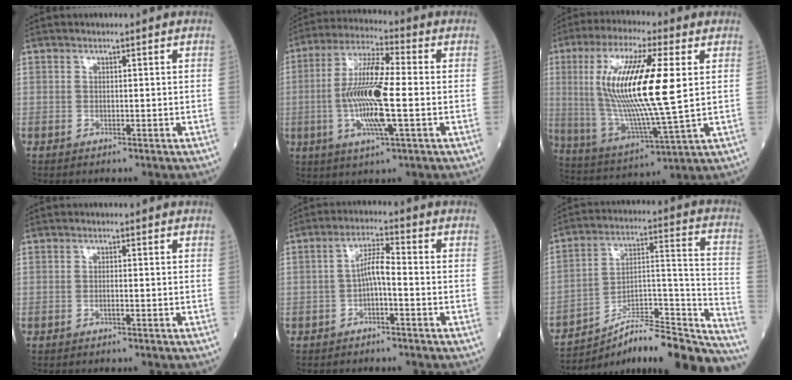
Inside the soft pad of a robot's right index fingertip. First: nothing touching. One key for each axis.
{"total": 12.8, "fx": -1.7, "fy": 1.7, "fz": 12.6, "tx": -0.249, "ty": -0.002, "tz": -0.035}
{"total": 18.7, "fx": 3.2, "fy": 1.9, "fz": 18.3, "tx": -0.372, "ty": -0.005, "tz": 0.055}
{"total": 0.7, "fx": -0.3, "fy": 0.0, "fz": 0.7, "tx": -0.014, "ty": 0.001, "tz": -0.006}
{"total": 4.2, "fx": -1.0, "fy": 0.8, "fz": 4.0, "tx": -0.072, "ty": 0.013, "tz": -0.019}
{"total": 24.9, "fx": -22.0, "fy": 3.5, "fz": 11.2, "tx": -0.107, "ty": 0.035, "tz": -0.329}